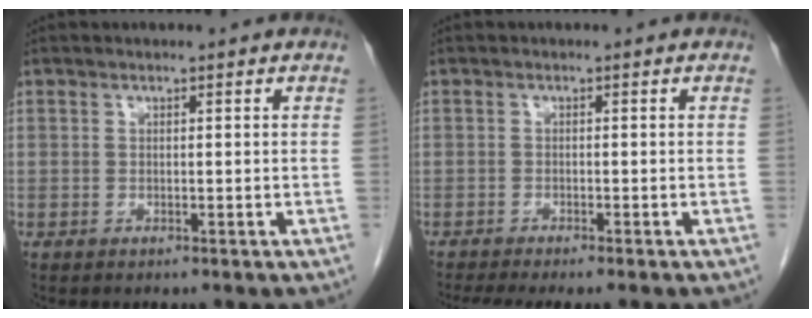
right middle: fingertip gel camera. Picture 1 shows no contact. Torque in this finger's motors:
{"motor_torque": [0.70, -0.53, 0.22, 0.06]}